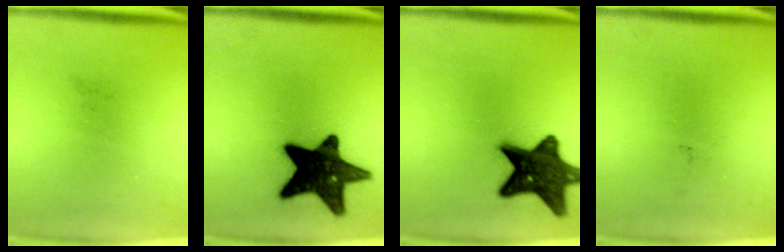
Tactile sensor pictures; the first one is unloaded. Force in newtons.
{"total": 17.2}
{"total": 15.0}
{"total": 0.0}